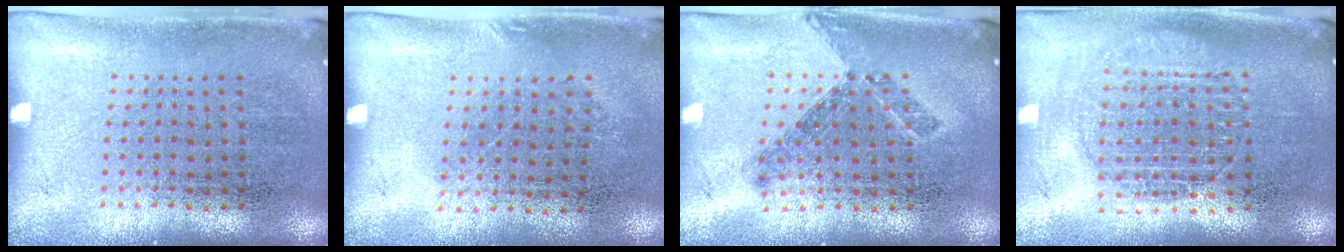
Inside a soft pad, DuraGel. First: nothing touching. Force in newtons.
{"total": 0.8, "press": 0.6, "slide": 0.5}
{"total": 0.8, "press": 0.7, "slide": 0.4}
{"total": 1.8, "press": 1.5, "slide": 1.0}